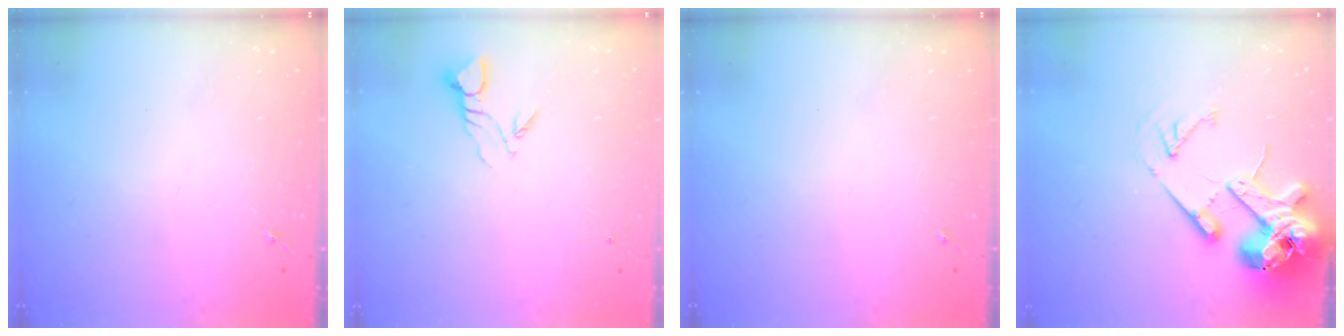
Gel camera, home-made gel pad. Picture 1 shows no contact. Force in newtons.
{"total": 3.8, "press": 3.8, "slide": 0.1}
{"total": 0.0}
{"total": 17.1, "press": 16.8, "slide": 2.7}